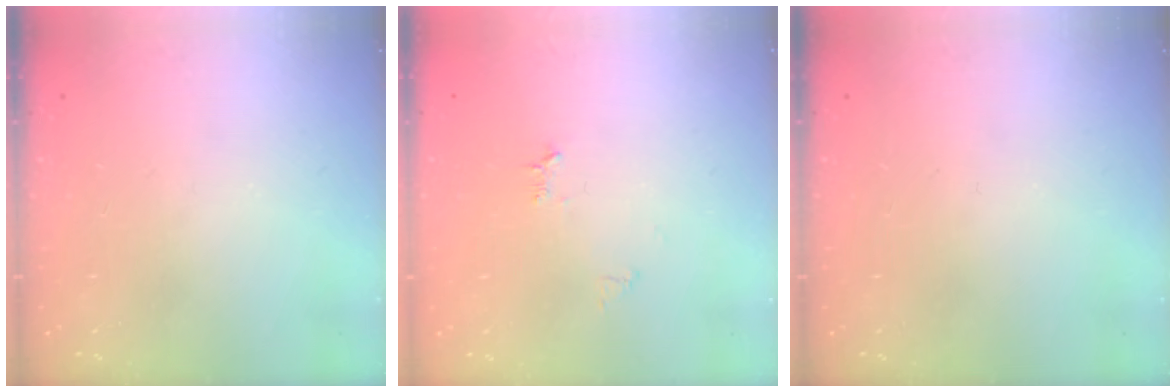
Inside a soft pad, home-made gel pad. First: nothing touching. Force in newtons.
{"total": 4.9, "press": 4.9, "slide": 0.5}
{"total": 0.0}